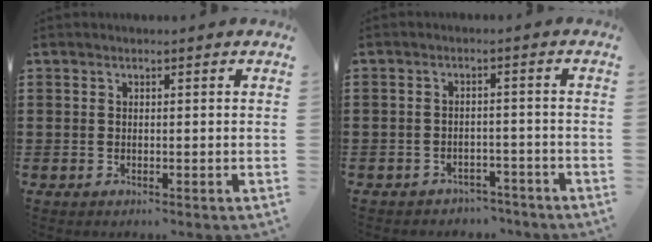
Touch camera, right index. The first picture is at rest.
{"total": 2.6, "force": [-2.5, 0.8, 0.1], "torque": [-0.007, 0.002, -0.052]}